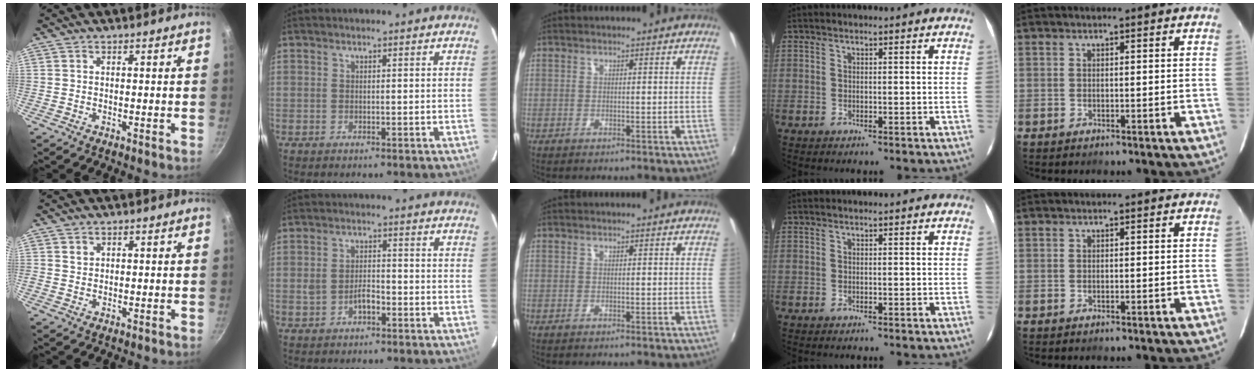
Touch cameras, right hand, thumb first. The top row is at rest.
{"thumb": {"total": 1.1, "force": [0.6, 0.9, 0.3], "torque": [0.000, 0.001, 0.009]}, "index": {"total": 3.5, "force": [-1.6, 1.9, 2.5], "torque": [-0.048, 0.006, -0.025]}}